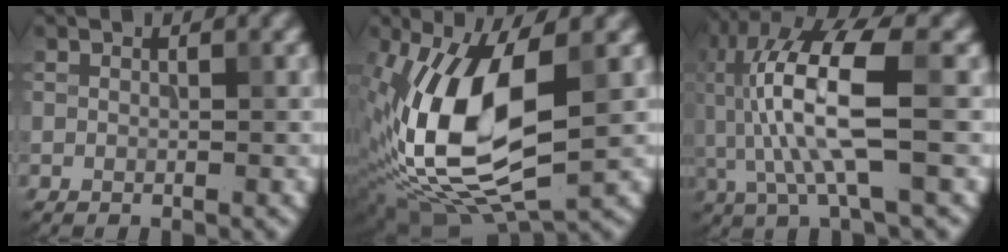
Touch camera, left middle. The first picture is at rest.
{"total": 13.2, "force": [-0.1, 6.2, 11.6], "torque": [-0.233, -0.007, -0.005]}
{"total": 9.7, "force": [0.1, 2.5, 9.3], "torque": [-0.201, 0.010, 0.005]}